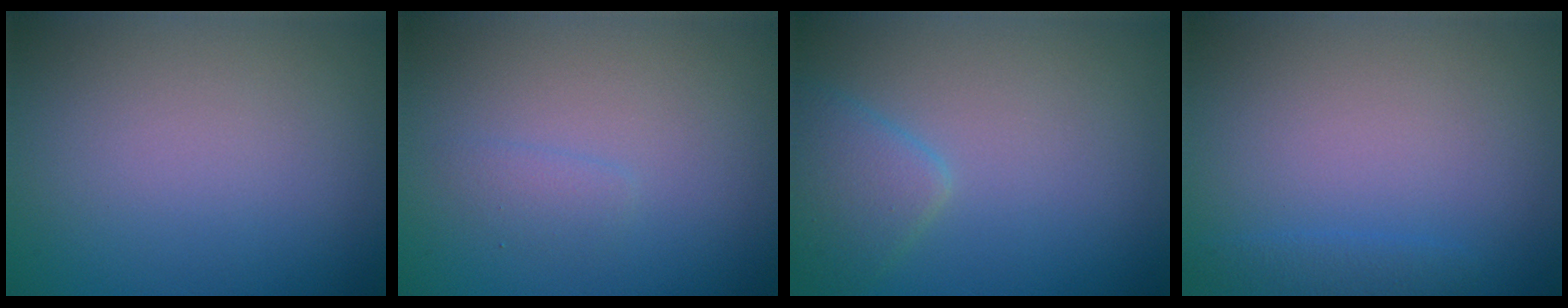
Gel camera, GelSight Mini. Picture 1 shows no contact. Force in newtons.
{"total": 0.9, "press": 0.9, "slide": 0.0}
{"total": 2.7, "press": 2.7, "slide": 0.1}
{"total": 1.2, "press": 1.2, "slide": 0.1}